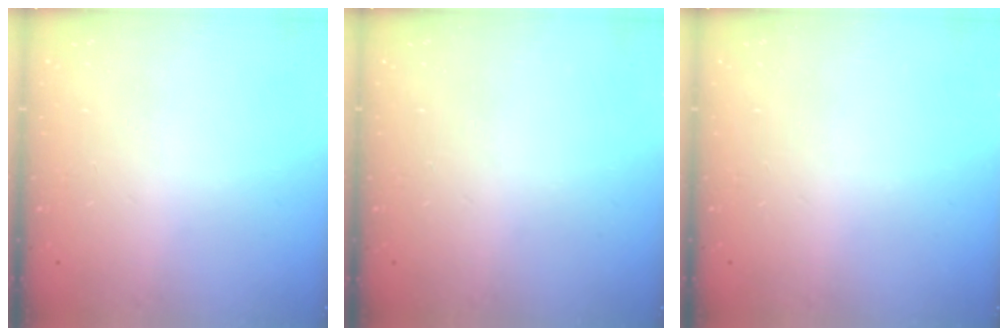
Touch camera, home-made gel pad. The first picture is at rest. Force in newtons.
{"total": 0.0}
{"total": 0.0}